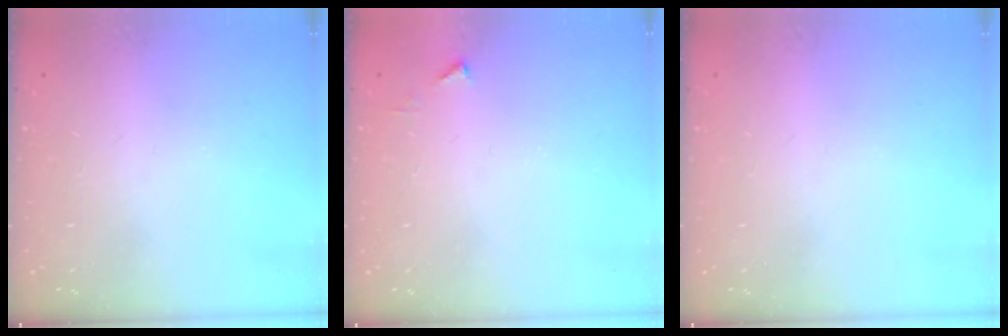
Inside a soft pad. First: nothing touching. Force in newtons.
{"total": 3.2, "press": 3.2, "slide": 0.3}
{"total": 0.0}